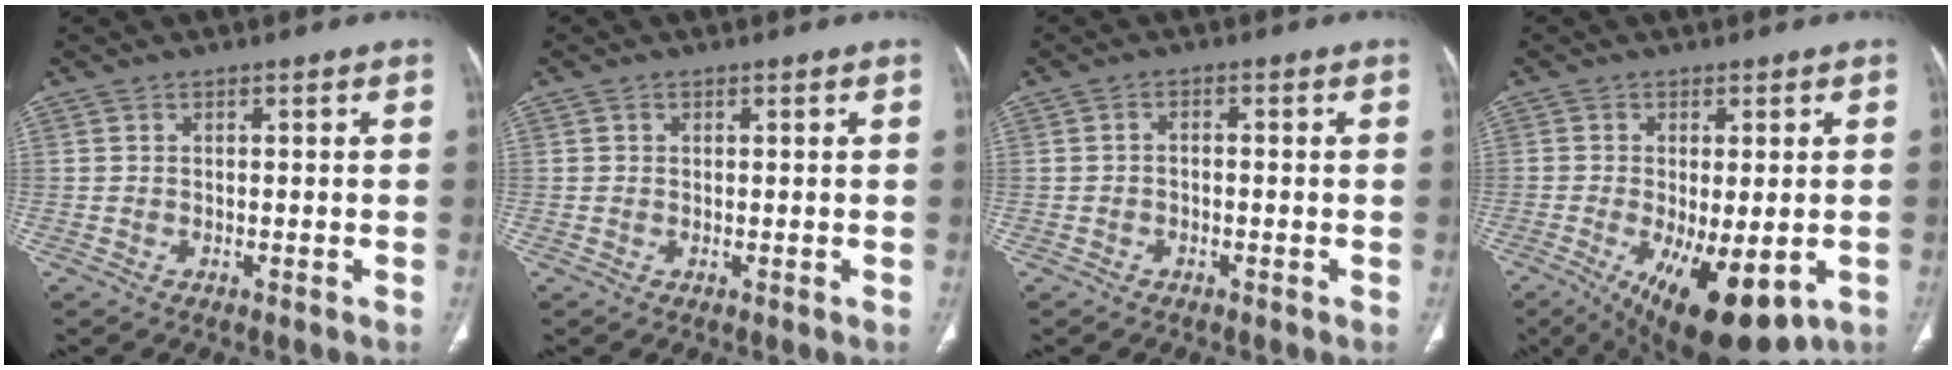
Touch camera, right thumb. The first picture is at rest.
{"total": 0.5, "force": [0.2, 0.5, 0.1], "torque": [0.001, 0.001, 0.003]}
{"total": 1.2, "force": [-0.4, 0.8, 0.8], "torque": [-0.010, 0.005, -0.010]}
{"total": 15.5, "force": [-5.6, 6.1, 13.1], "torque": [-0.193, -0.021, -0.068]}